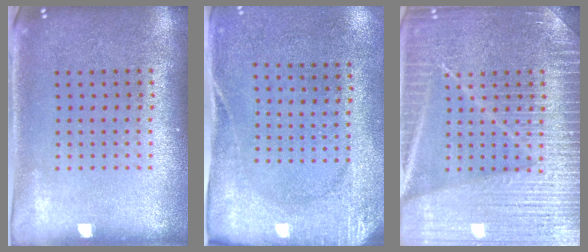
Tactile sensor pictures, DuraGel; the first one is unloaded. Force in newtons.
{"total": 2.7, "press": 2.1, "slide": 1.7}
{"total": 6.8, "press": 6.7, "slide": 1.0}